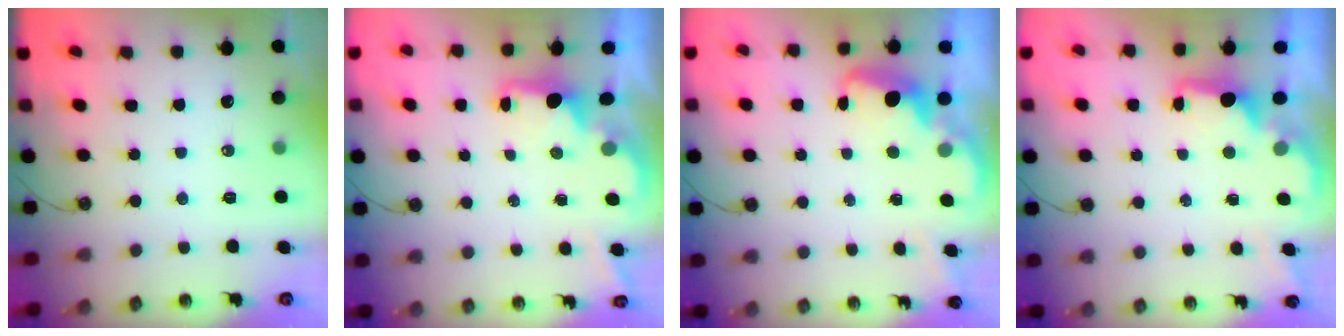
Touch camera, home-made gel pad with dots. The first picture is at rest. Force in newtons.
{"total": 1.7, "press": 1.6, "slide": 0.7}
{"total": 2.8, "press": 2.7, "slide": 0.8}
{"total": 1.7, "press": 1.6, "slide": 0.6}